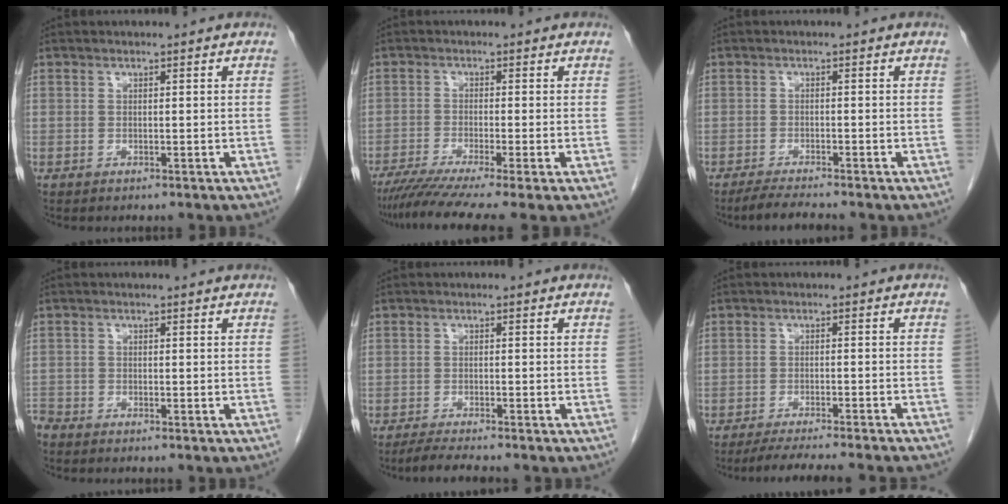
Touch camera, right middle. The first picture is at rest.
{"total": 9.1, "force": [-6.9, -0.8, 5.9], "torque": [-0.096, -0.026, -0.109]}
{"total": 3.6, "force": [-3.2, -0.3, 1.5], "torque": [-0.036, -0.018, -0.057]}
{"total": 1.9, "force": [-1.9, 0.2, 0.3], "torque": [0.000, -0.006, -0.036]}
{"total": 3.7, "force": [-3.3, -0.2, 1.7], "torque": [-0.038, -0.016, -0.055]}
{"total": 11.3, "force": [-10.0, -0.1, 5.1], "torque": [-0.060, -0.020, -0.138]}